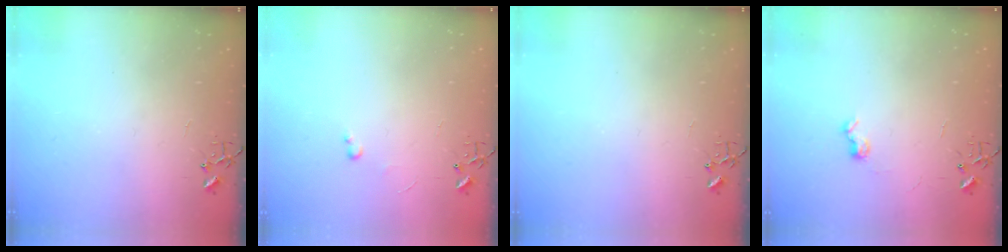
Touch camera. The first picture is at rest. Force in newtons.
{"total": 2.6, "press": 2.6, "slide": 0.4}
{"total": 0.0}
{"total": 6.0, "press": 6.0, "slide": 0.7}